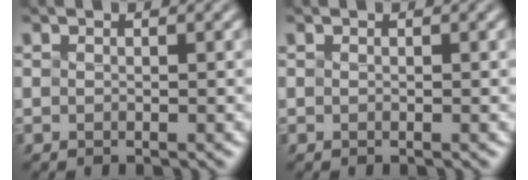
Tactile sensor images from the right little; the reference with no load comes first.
{"total": 0.0}